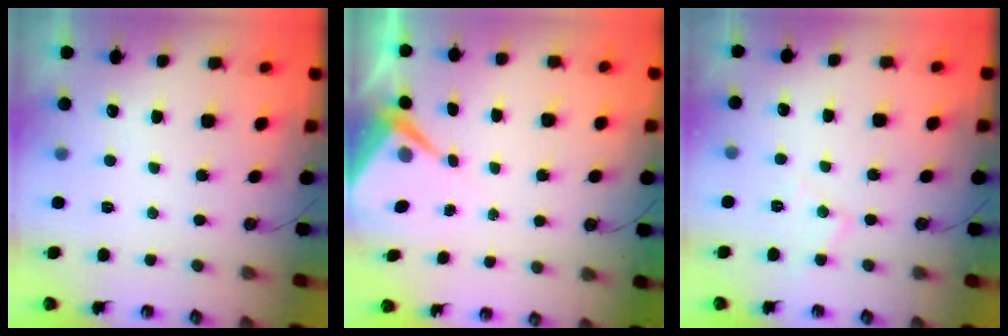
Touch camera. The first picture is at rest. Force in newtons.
{"total": 5.4, "press": 5.4, "slide": 0.6}
{"total": 6.5, "press": 6.5, "slide": 0.4}